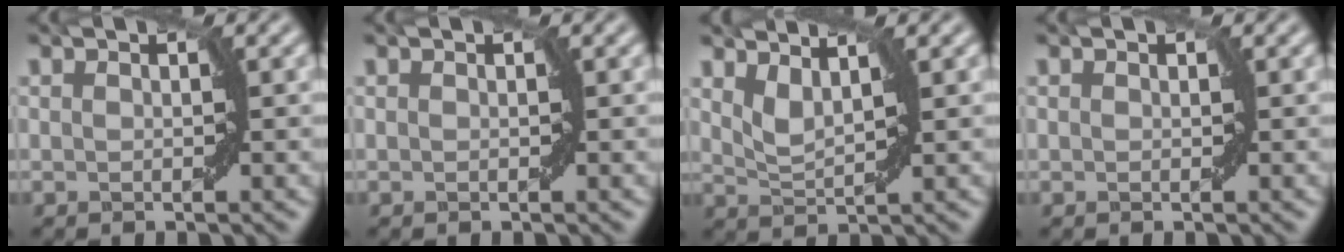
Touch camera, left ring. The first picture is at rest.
{"total": 0.0}
{"total": 2.3, "force": [1.8, 0.4, 1.3], "torque": [-0.029, -0.003, 0.038]}
{"total": 0.0}